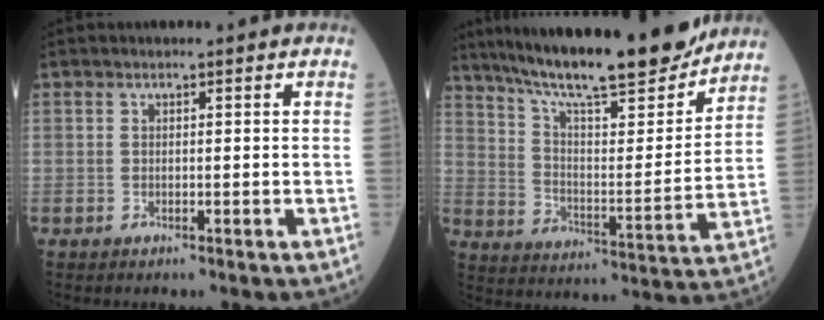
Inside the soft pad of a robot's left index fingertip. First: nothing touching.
{"total": 22.8, "force": [19.4, 2.4, 11.7], "torque": [-0.197, -0.013, 0.293]}